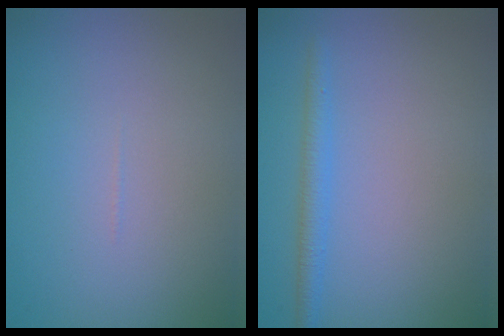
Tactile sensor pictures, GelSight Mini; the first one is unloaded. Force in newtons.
{"total": 1.8, "press": 1.8, "slide": 0.0}